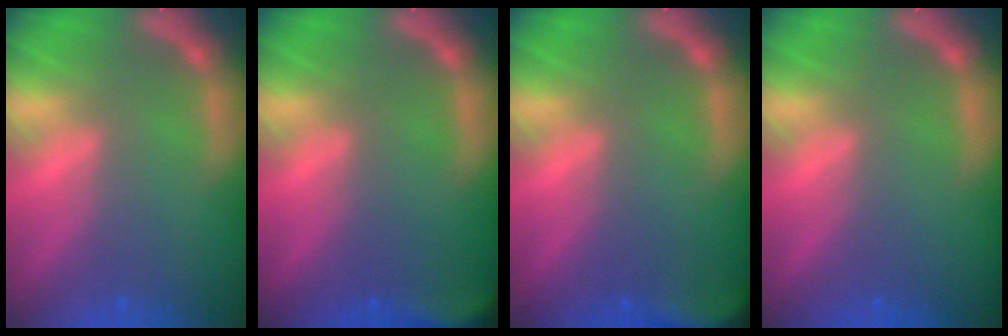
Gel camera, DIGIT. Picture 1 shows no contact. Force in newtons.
{"total": 4.4}
{"total": 5.4}
{"total": 0.0}